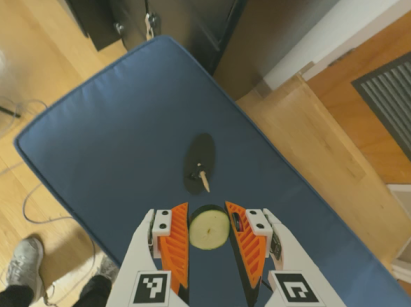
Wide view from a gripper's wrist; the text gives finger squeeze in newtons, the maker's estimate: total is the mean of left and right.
{"total": 10.3, "left": 10.1, "right": 10.4}